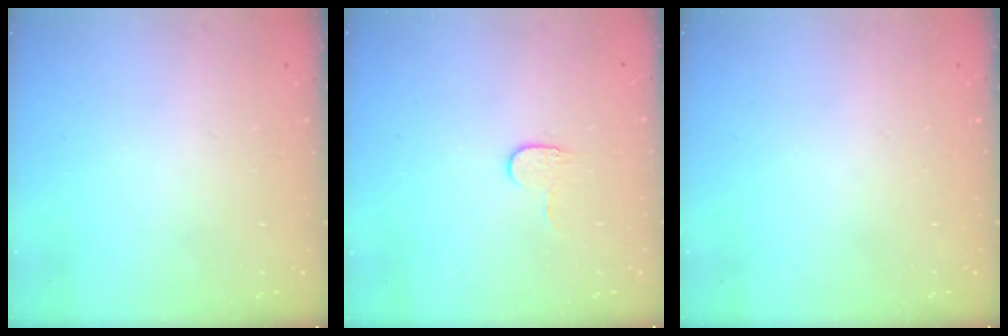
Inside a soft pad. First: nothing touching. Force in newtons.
{"total": 3.4, "press": 3.4, "slide": 0.4}
{"total": 0.0}